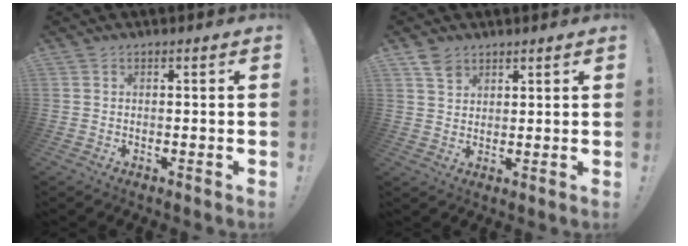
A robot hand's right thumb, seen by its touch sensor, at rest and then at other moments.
{"total": 4.0, "force": [2.9, 2.4, 1.4], "torque": [-0.020, -0.013, 0.053]}